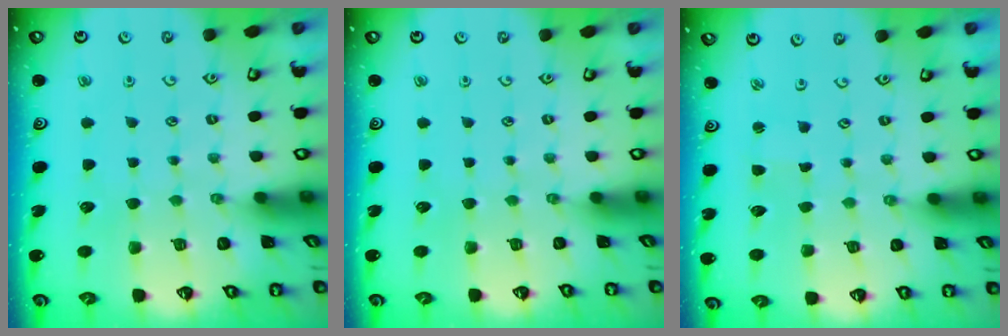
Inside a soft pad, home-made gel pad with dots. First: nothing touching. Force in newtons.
{"total": 0.0}
{"total": 0.6, "press": 0.6, "slide": 0.0}